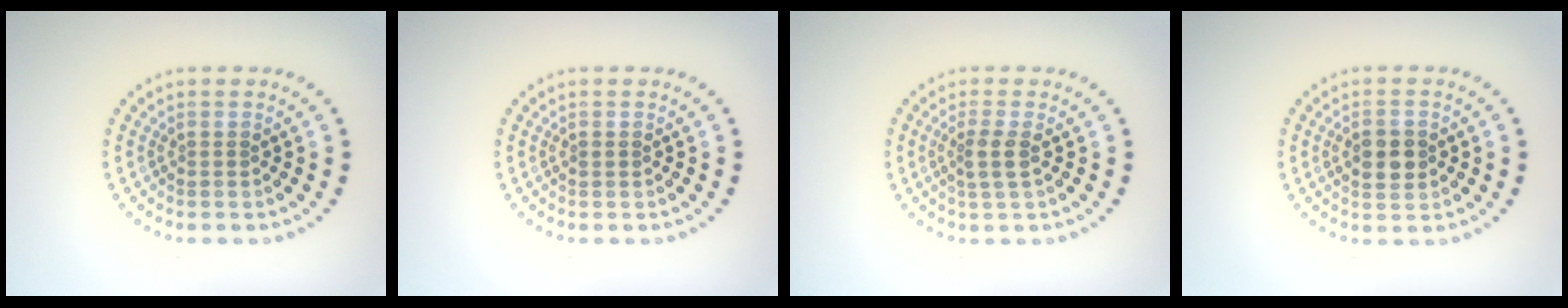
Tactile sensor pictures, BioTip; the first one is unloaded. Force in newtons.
{"total": 0.5, "press": 0.5, "slide": 0.1}
{"total": 1.7, "press": 1.5, "slide": 0.8}
{"total": 3.3, "press": 3.3, "slide": 0.1}